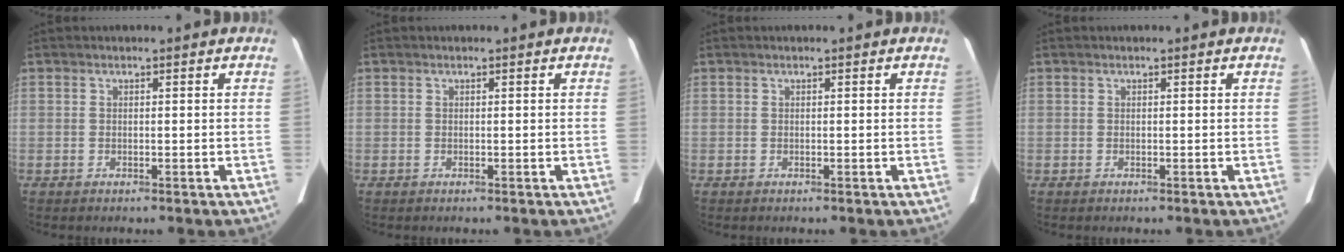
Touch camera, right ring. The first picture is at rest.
{"total": 0.0}
{"total": 0.0}
{"total": 0.0}